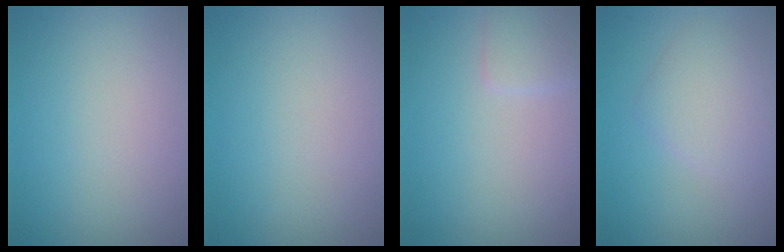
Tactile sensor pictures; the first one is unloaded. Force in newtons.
{"total": 0.0}
{"total": 1.5, "press": 1.5, "slide": 0.0}
{"total": 2.8, "press": 2.8, "slide": 0.1}